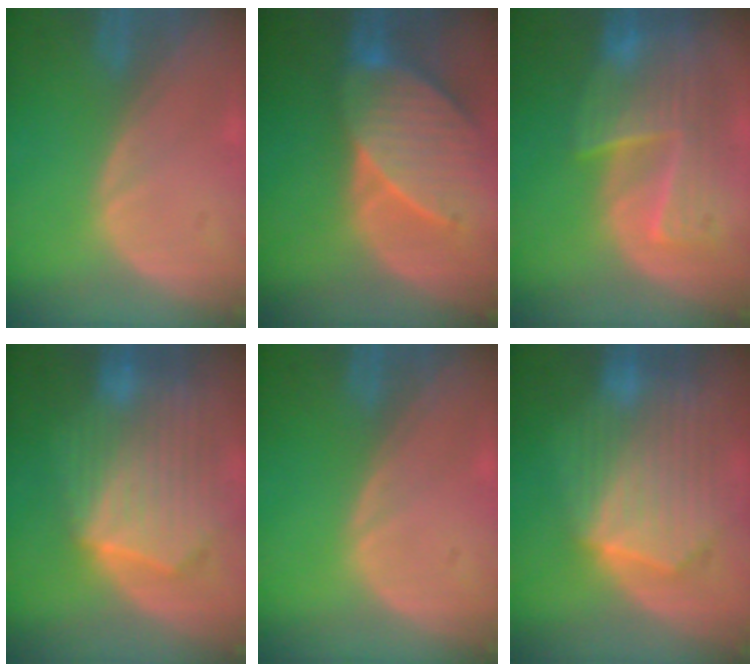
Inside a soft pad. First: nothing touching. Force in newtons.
{"total": 9.5, "press": 8.8, "slide": 3.8}
{"total": 9.6, "press": 8.4, "slide": 4.7}
{"total": 10.4, "press": 9.1, "slide": 5.1}
{"total": 0.0}
{"total": 10.3, "press": 8.9, "slide": 5.3}